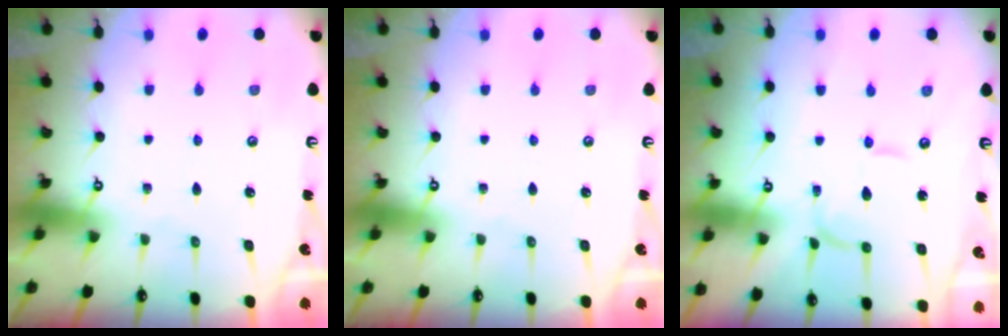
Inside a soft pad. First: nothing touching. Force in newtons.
{"total": 0.0}
{"total": 0.6, "press": 0.6, "slide": 0.1}